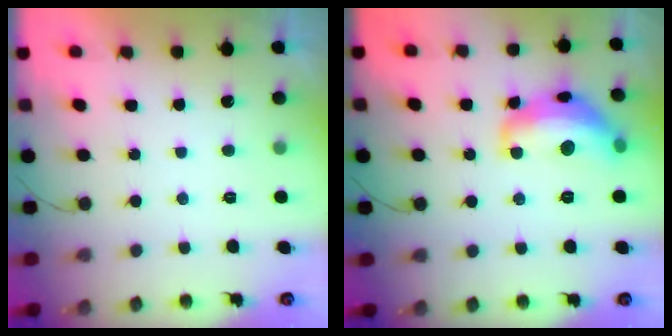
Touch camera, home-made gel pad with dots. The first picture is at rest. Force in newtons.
{"total": 16.0, "press": 16.0, "slide": 1.3}